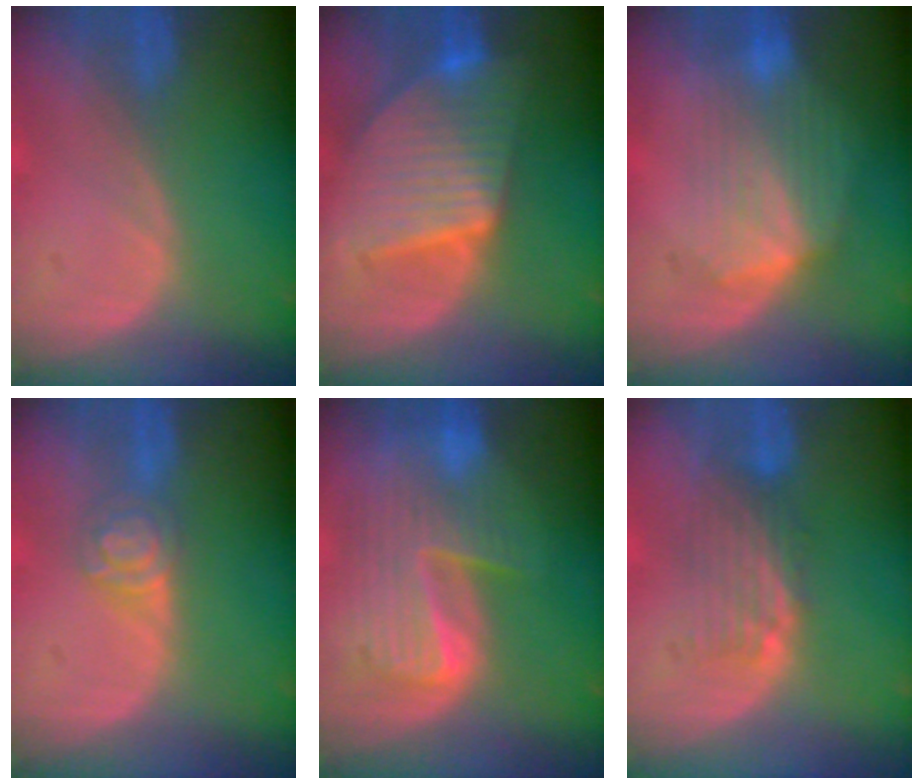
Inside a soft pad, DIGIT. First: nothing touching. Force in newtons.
{"total": 10.0, "press": 10.0, "slide": 0.7}
{"total": 7.3, "press": 7.0, "slide": 1.8}
{"total": 4.3, "press": 3.9, "slide": 1.9}
{"total": 9.8, "press": 8.5, "slide": 4.9}
{"total": 5.0, "press": 4.2, "slide": 2.7}